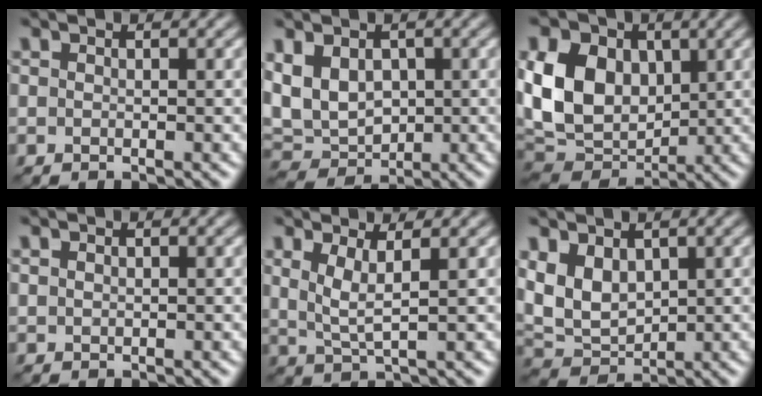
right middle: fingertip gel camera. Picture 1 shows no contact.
{"total": 5.5, "force": [0.8, 4.0, 3.7], "torque": [-0.081, -0.002, 0.014]}
{"total": 10.7, "force": [1.7, 7.8, 7.0], "torque": [-0.154, 0.004, 0.020]}
{"total": 0.6, "force": [0.4, 0.3, 0.2], "torque": [-0.008, 0.001, 0.012]}
{"total": 2.7, "force": [1.1, 0.6, 2.5], "torque": [-0.053, -0.008, 0.026]}
{"total": 4.7, "force": [1.6, 3.0, 3.2], "torque": [-0.074, -0.003, 0.035]}